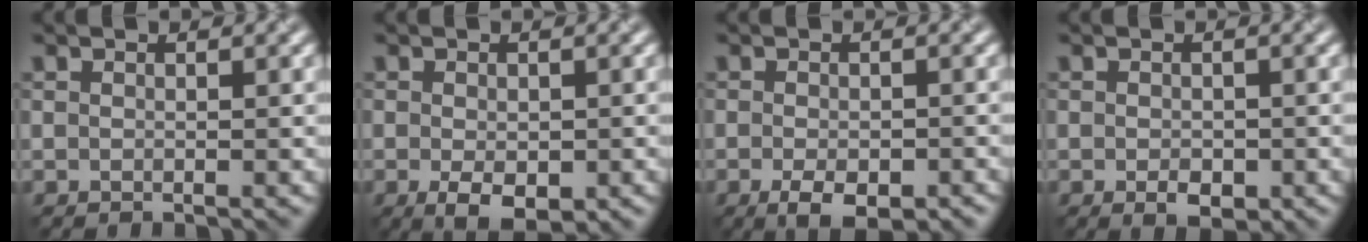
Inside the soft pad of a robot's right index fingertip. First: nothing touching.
{"total": 3.5, "force": [-1.2, 1.8, 2.7], "torque": [-0.044, -0.010, -0.012]}
{"total": 3.9, "force": [-1.9, 1.7, 2.9], "torque": [-0.043, -0.007, -0.024]}
{"total": 2.0, "force": [-0.7, 1.2, 1.4], "torque": [-0.022, -0.005, -0.008]}